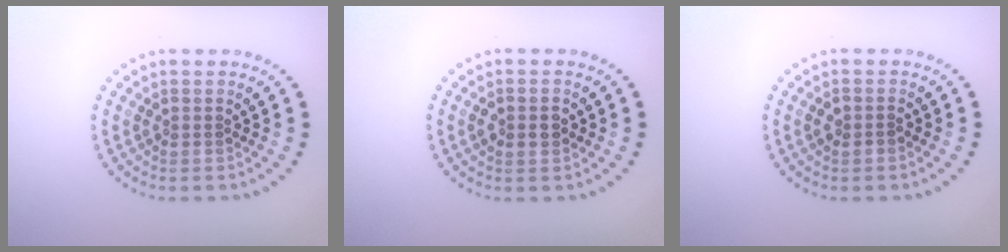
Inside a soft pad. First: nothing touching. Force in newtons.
{"total": 2.3, "press": 2.3, "slide": 0.1}
{"total": 1.0, "press": 0.9, "slide": 0.4}